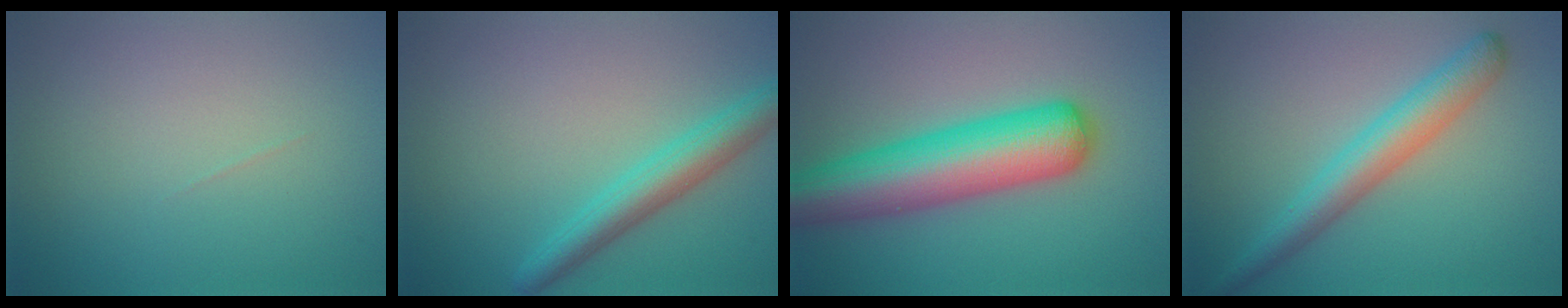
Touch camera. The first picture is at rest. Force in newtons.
{"total": 3.7, "press": 3.7, "slide": 0.1}
{"total": 8.7, "press": 8.7, "slide": 0.3}
{"total": 4.3, "press": 4.3, "slide": 0.1}